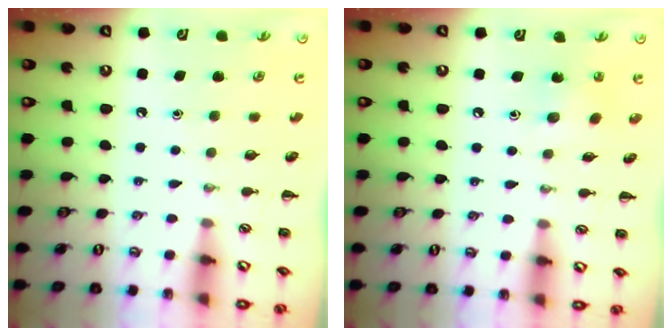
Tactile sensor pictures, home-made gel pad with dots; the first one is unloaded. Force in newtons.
{"total": 4.0, "press": 3.9, "slide": 0.4}